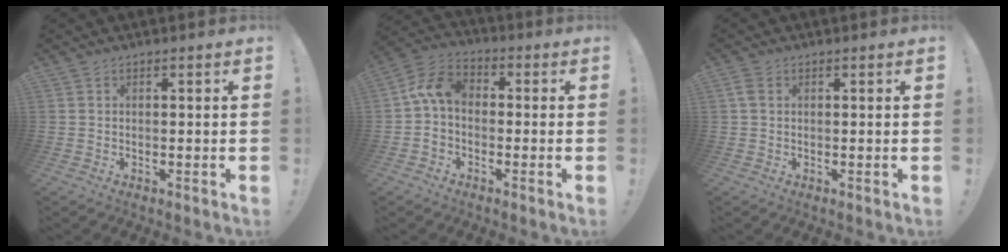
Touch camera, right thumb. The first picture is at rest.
{"total": 9.2, "force": [-0.2, 6.2, 6.9], "torque": [-0.145, 0.022, 0.002]}
{"total": 2.3, "force": [0.6, 1.5, 1.6], "torque": [-0.028, 0.003, 0.012]}